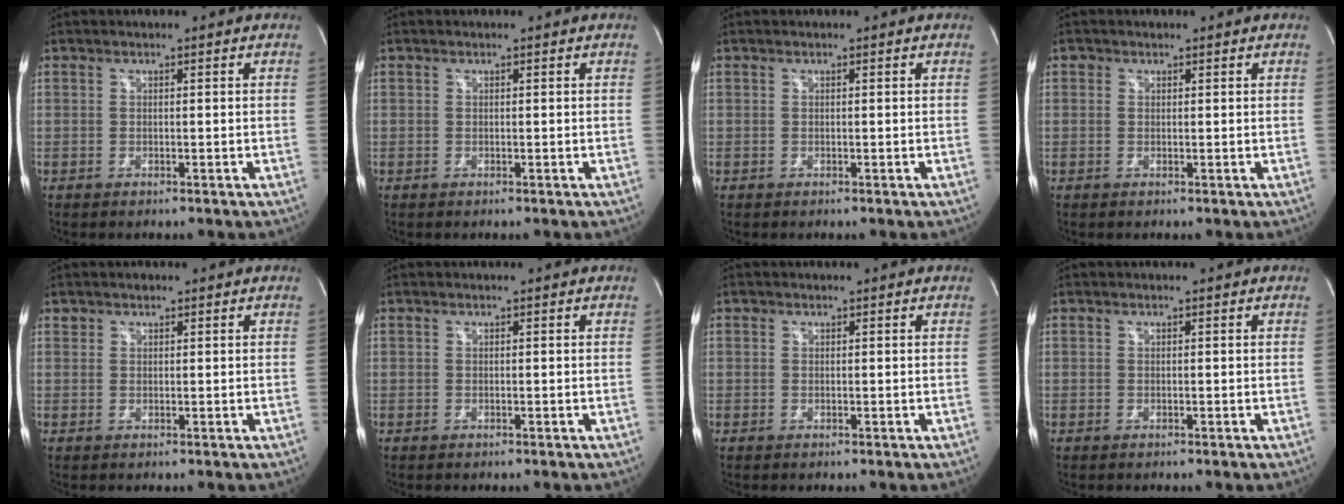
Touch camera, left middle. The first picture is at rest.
{"total": 0.0}
{"total": 0.0}
{"total": 0.7, "force": [0.3, 0.6, 0.0], "torque": [0.006, 0.001, 0.002]}
{"total": 0.9, "force": [0.7, 0.6, 0.0], "torque": [0.003, 0.005, 0.009]}
{"total": 0.0}
{"total": 0.0}
{"total": 0.0}